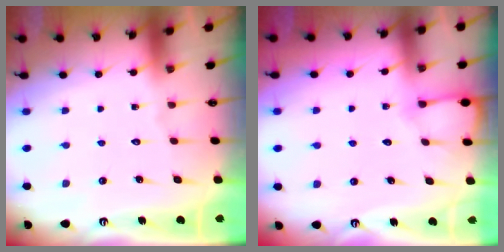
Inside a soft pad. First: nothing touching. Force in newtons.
{"total": 4.5, "press": 4.5, "slide": 0.5}